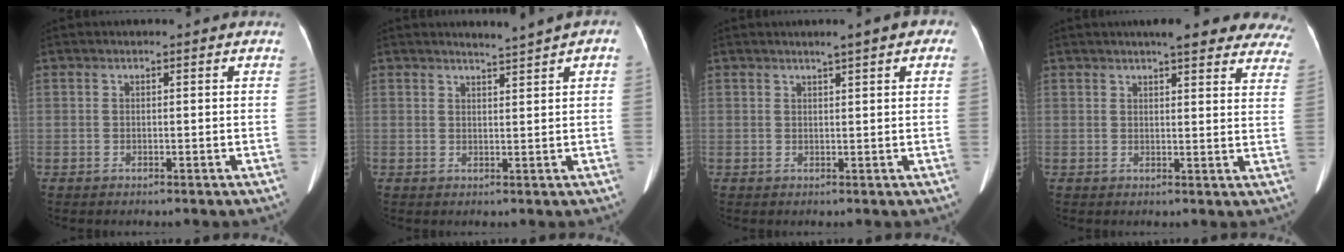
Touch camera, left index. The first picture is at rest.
{"total": 2.0, "force": [1.6, -0.4, 1.1], "torque": [-0.018, 0.003, 0.028]}
{"total": 3.5, "force": [2.1, 0.6, 2.8], "torque": [-0.034, 0.016, 0.025]}
{"total": 16.5, "force": [14.4, 3.4, 7.4], "torque": [-0.063, 0.005, 0.149]}